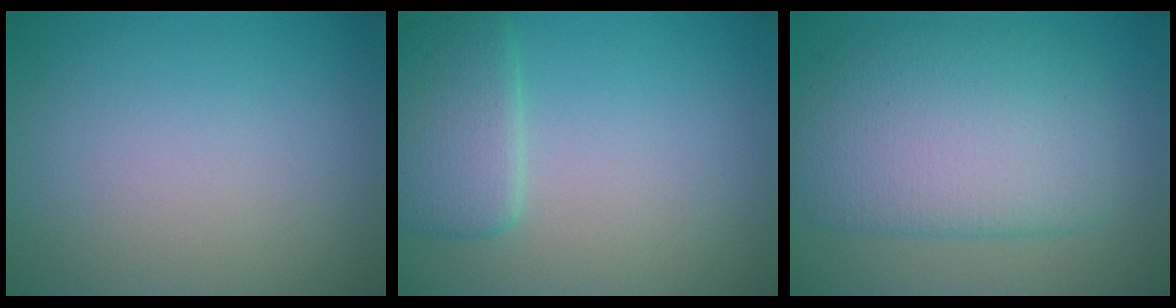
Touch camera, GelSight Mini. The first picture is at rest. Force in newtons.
{"total": 3.5, "press": 3.5, "slide": 0.3}
{"total": 7.9, "press": 7.8, "slide": 0.3}